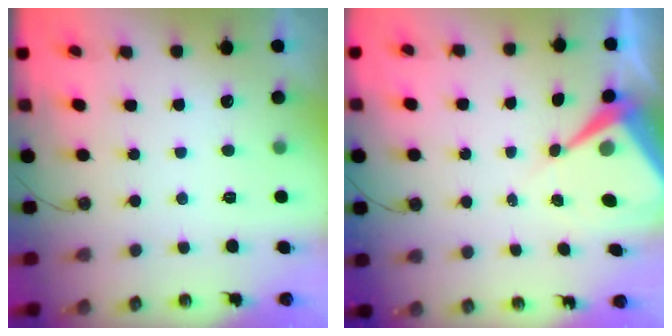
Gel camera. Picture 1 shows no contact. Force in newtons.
{"total": 8.5, "press": 8.5, "slide": 0.8}